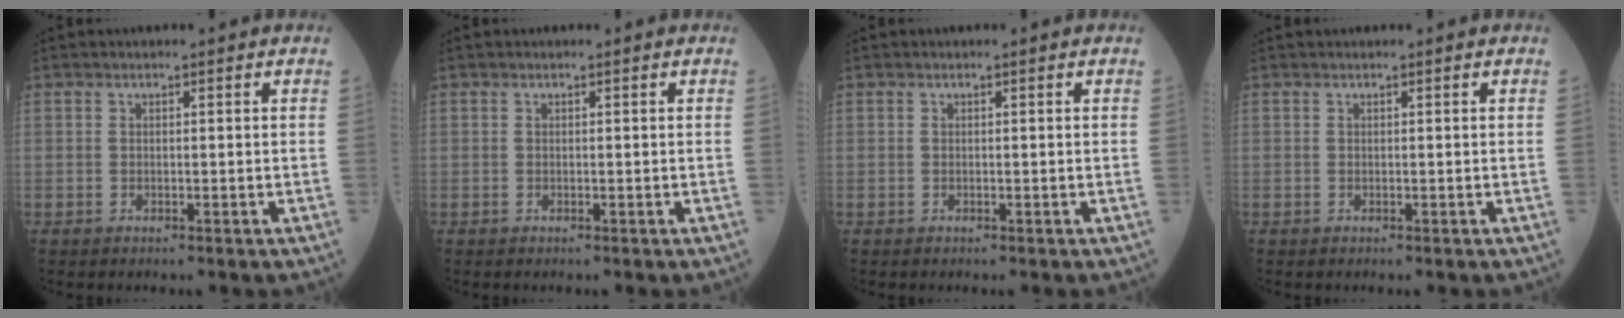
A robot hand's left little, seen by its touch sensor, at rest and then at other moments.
{"total": 0.0}
{"total": 0.0}
{"total": 0.0}